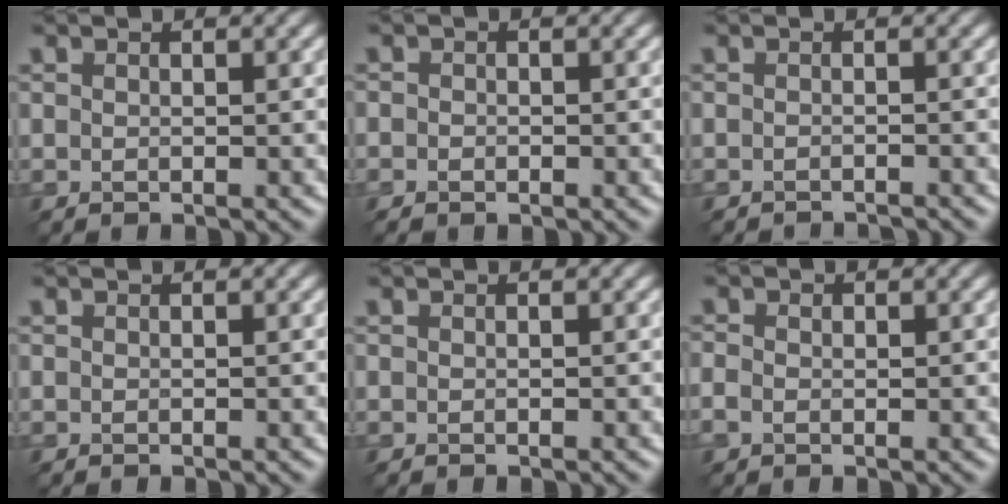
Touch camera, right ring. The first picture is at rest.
{"total": 1.0, "force": [-0.5, 0.7, 0.3], "torque": [-0.002, -0.003, -0.009]}
{"total": 2.1, "force": [-2.1, 0.1, 0.3], "torque": [0.004, -0.008, -0.029]}
{"total": 0.0}
{"total": 0.0}
{"total": 1.3, "force": [-0.2, 1.0, 0.8], "torque": [-0.016, -0.001, -0.007]}